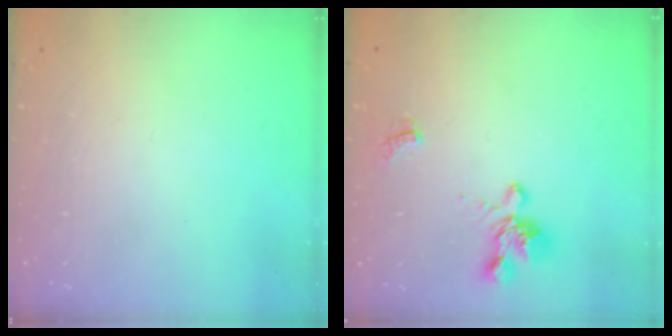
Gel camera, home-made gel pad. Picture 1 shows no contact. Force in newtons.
{"total": 1.4, "press": 0.2, "slide": 1.4}